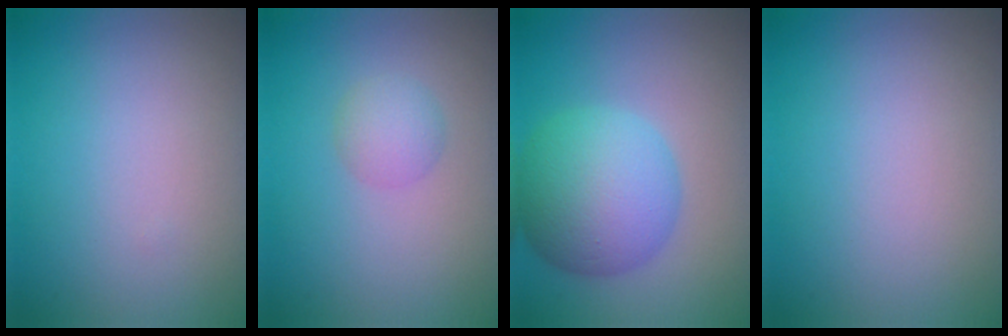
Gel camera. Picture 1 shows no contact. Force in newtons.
{"total": 1.9, "press": 1.9, "slide": 0.0}
{"total": 8.2, "press": 8.2, "slide": 0.2}
{"total": 0.0}